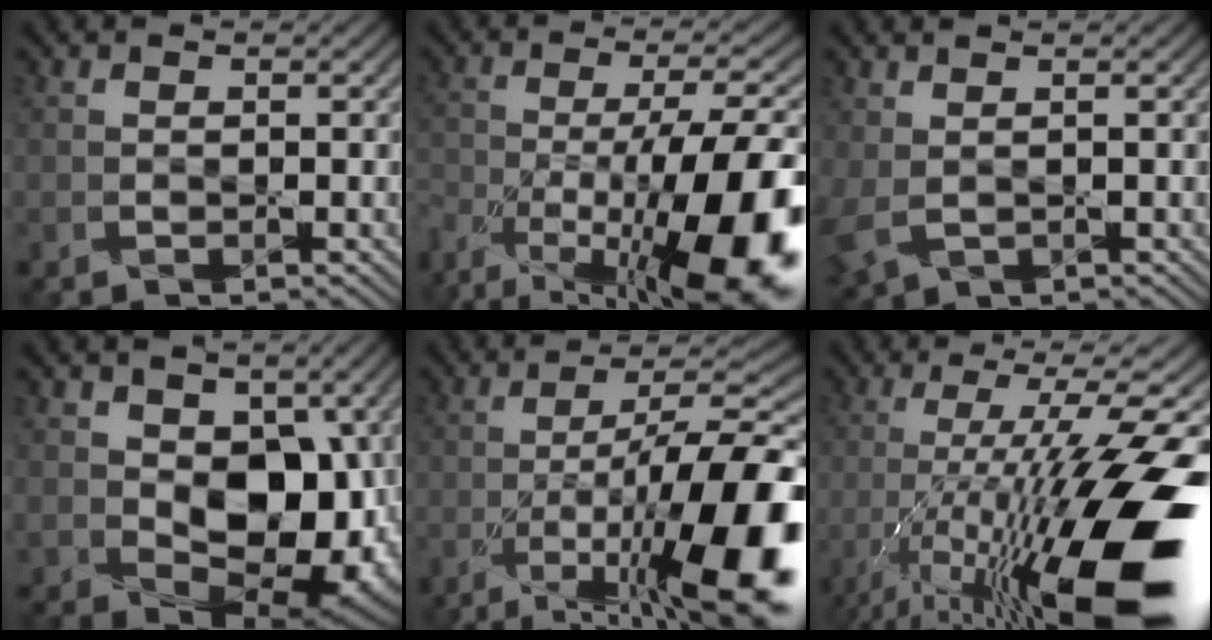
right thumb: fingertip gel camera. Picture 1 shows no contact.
{"total": 17.9, "force": [-9.4, 6.1, 14.0], "torque": [-0.242, -0.018, -0.159]}
{"total": 3.5, "force": [0.4, 2.1, 2.7], "torque": [-0.083, -0.004, 0.013]}
{"total": 11.2, "force": [0.4, 7.7, 8.1], "torque": [-0.138, -0.022, 0.014]}
{"total": 19.2, "force": [-8.6, 6.2, 16.1], "torque": [-0.254, -0.012, -0.141]}
{"total": 20.4, "force": [-8.8, 5.0, 17.8], "torque": [-0.304, 0.003, -0.158]}